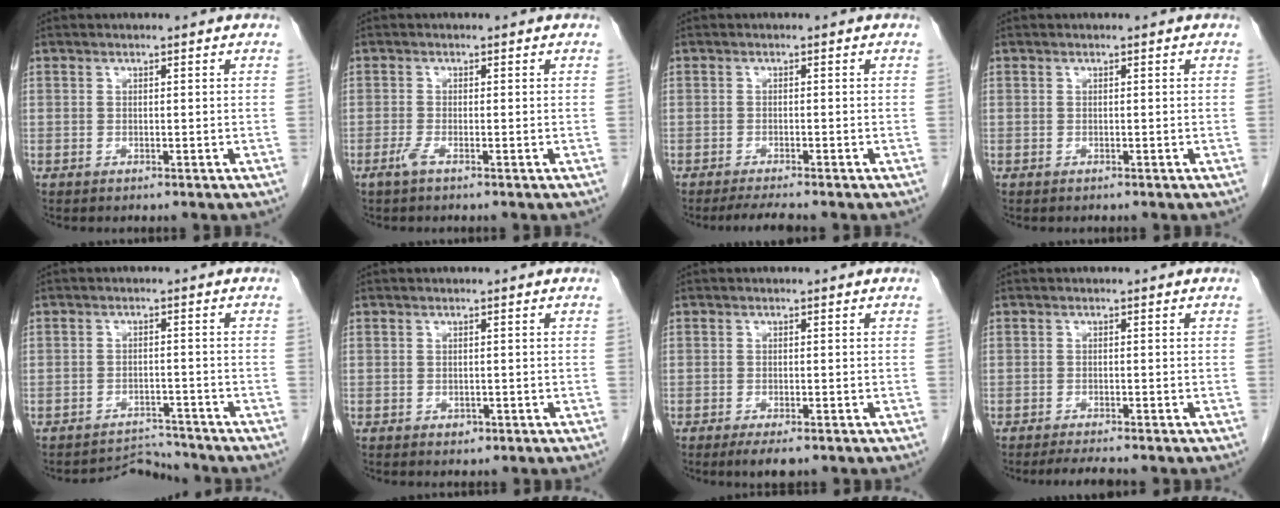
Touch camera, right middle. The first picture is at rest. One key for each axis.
{"total": 1.4, "fx": -0.8, "fy": 0.0, "fz": 1.1, "tx": -0.027, "ty": -0.003, "tz": -0.021}
{"total": 2.9, "fx": -2.6, "fy": -0.3, "fz": 1.4, "tx": -0.028, "ty": -0.010, "tz": -0.044}
{"total": 0.0}
{"total": 3.7, "fx": -3.3, "fy": 0.1, "fz": -1.6, "tx": 0.034, "ty": 0.007, "tz": -0.047}
{"total": 0.9, "fx": -0.4, "fy": 0.7, "fz": 0.4, "tx": -0.008, "ty": 0.000, "tz": -0.001}
{"total": 3.2, "fx": -2.2, "fy": 0.9, "fz": 2.2, "tx": -0.031, "ty": -0.005, "tz": -0.031}
{"total": 2.9, "fx": -2.5, "fy": 0.0, "fz": 1.4, "tx": -0.025, "ty": -0.008, "tz": -0.039}